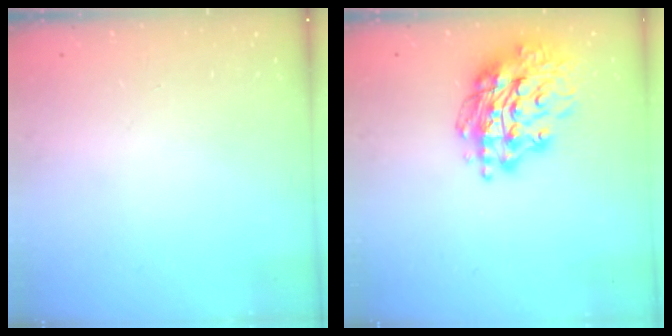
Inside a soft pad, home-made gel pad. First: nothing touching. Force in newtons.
{"total": 18.9, "press": 18.8, "slide": 2.2}